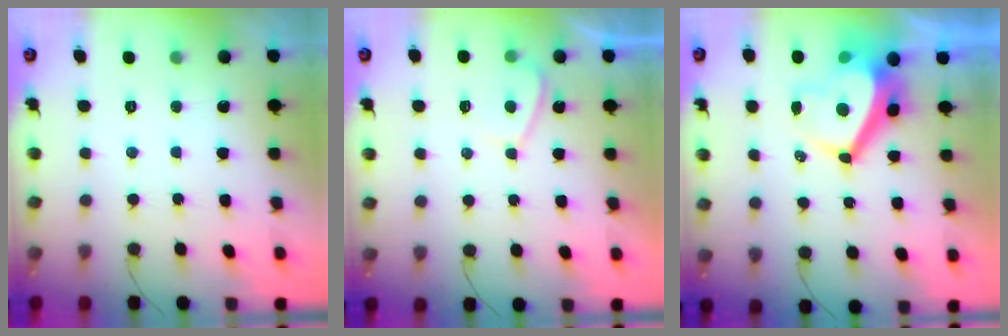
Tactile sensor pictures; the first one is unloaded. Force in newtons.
{"total": 2.8, "press": 2.7, "slide": 0.7}
{"total": 7.9, "press": 7.9, "slide": 1.0}